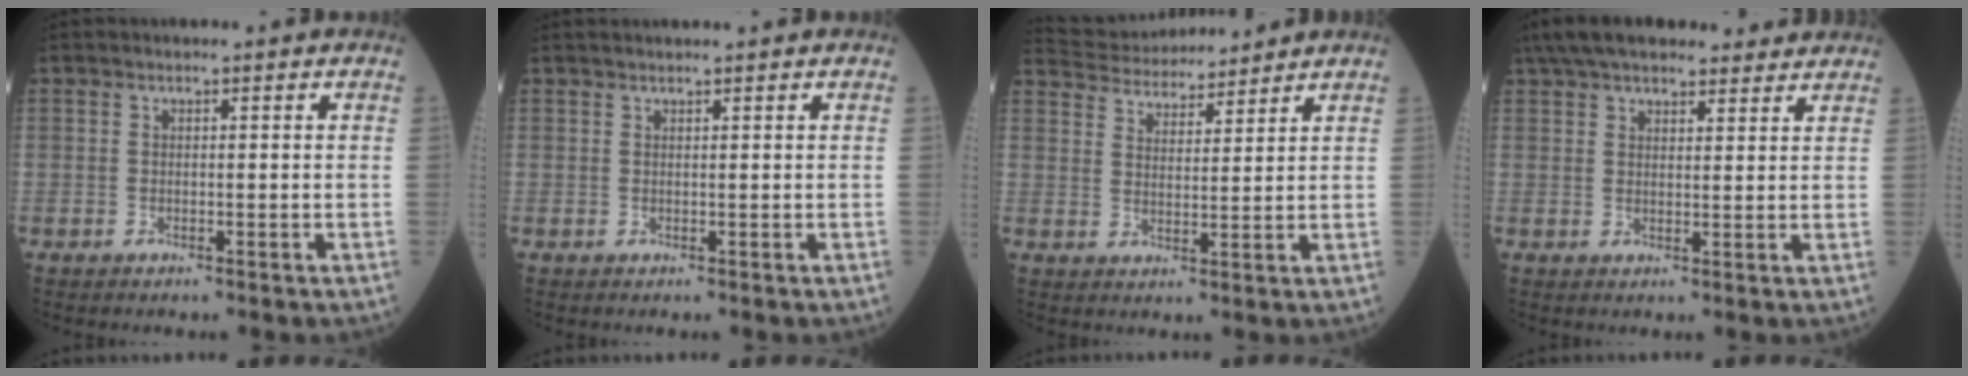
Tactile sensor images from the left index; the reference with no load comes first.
{"total": 2.6, "force": [2.4, -0.3, 1.0], "torque": [-0.010, 0.023, 0.039]}
{"total": 11.2, "force": [10.8, 1.4, 2.8], "torque": [-0.058, 0.023, 0.176]}
{"total": 16.3, "force": [13.9, 4.8, 7.1], "torque": [-0.118, 0.052, 0.205]}